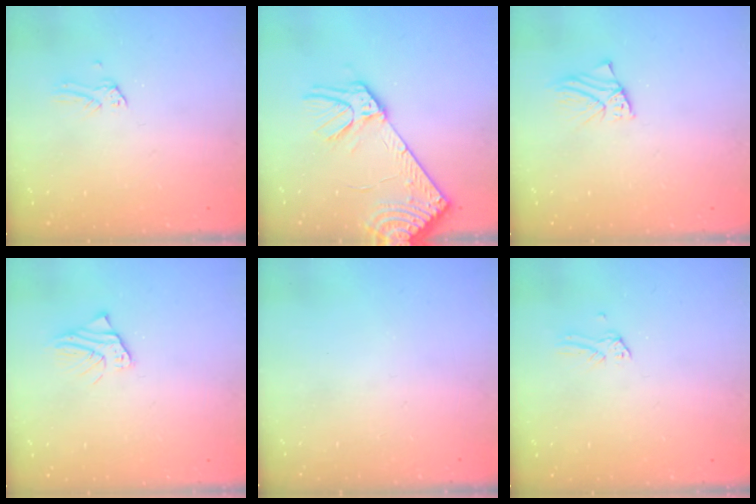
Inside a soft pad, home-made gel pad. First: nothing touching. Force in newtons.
{"total": 16.2, "press": 15.8, "slide": 3.4}
{"total": 2.1, "press": 2.1, "slide": 0.2}
{"total": 2.8, "press": 2.8, "slide": 0.2}
{"total": 0.0}
{"total": 0.0}